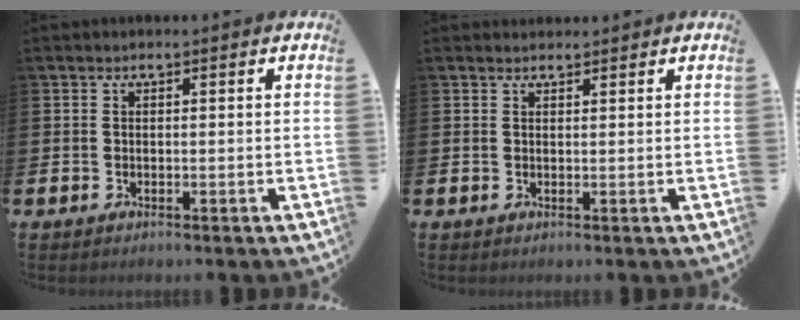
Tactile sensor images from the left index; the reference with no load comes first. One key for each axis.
{"total": 0.7, "fx": 0.7, "fy": 0.2, "fz": 0.0, "tx": 0.011, "ty": 0.000, "tz": 0.010}